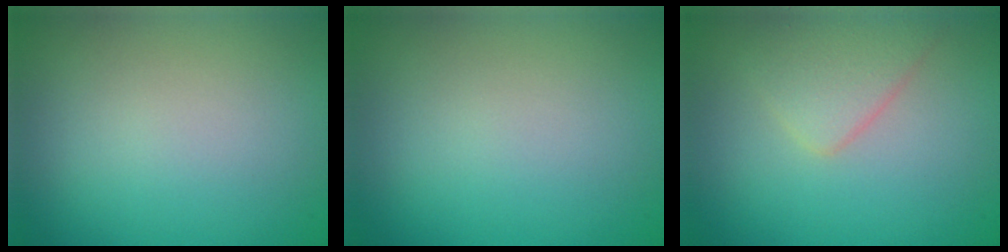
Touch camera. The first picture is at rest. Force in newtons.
{"total": 0.0}
{"total": 2.7, "press": 2.7, "slide": 0.1}